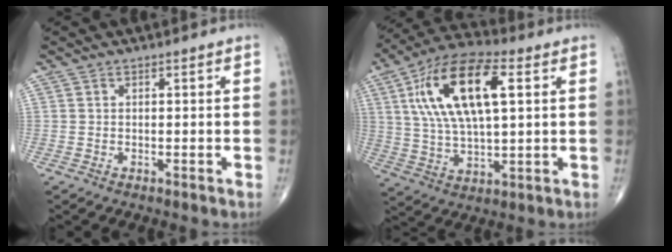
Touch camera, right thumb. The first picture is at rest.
{"total": 18.7, "force": [5.1, 7.8, 16.2], "torque": [-0.304, 0.013, 0.087]}